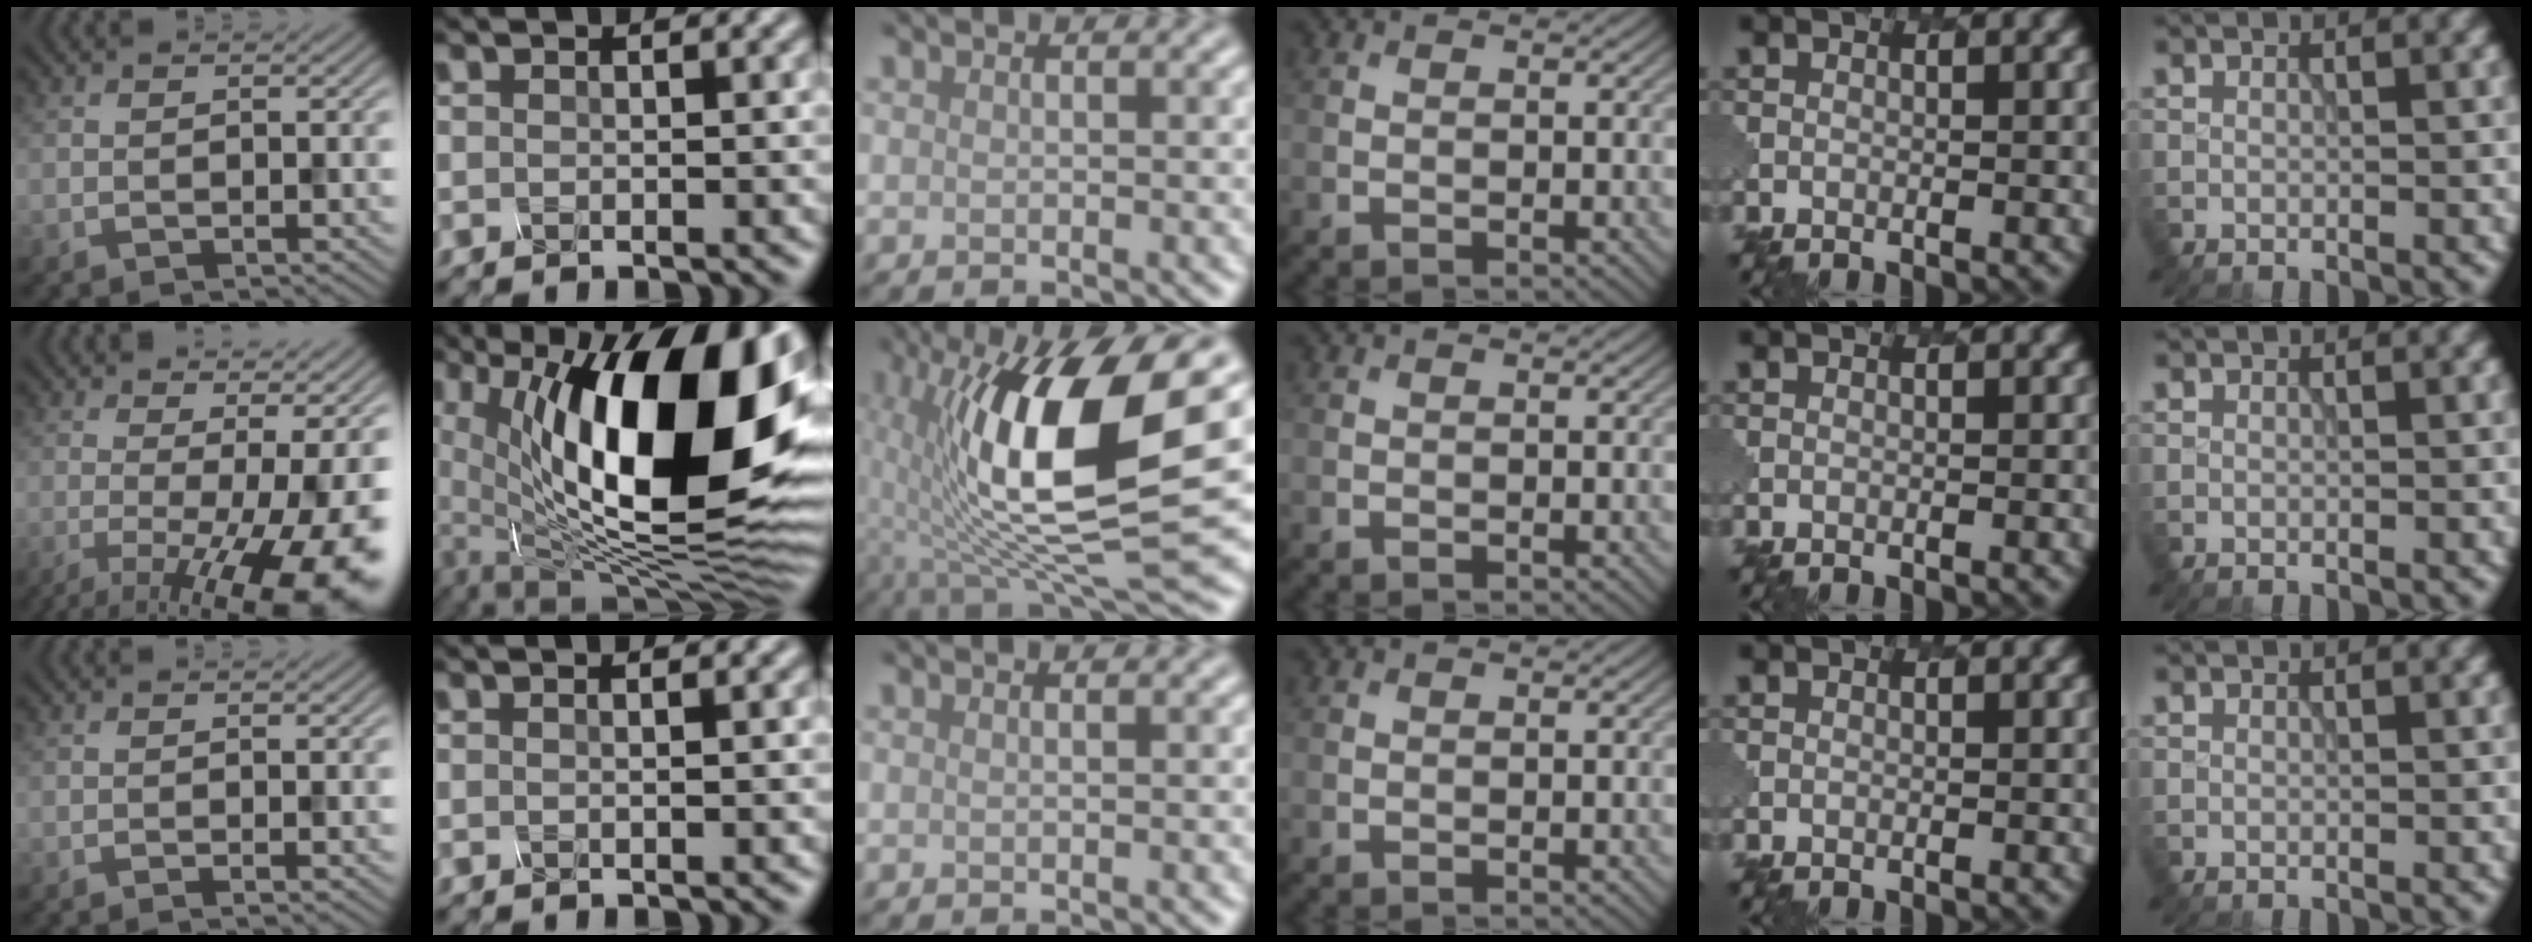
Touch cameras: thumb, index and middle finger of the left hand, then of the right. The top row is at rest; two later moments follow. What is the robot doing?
{"motion": "pour", "object": "mug"}